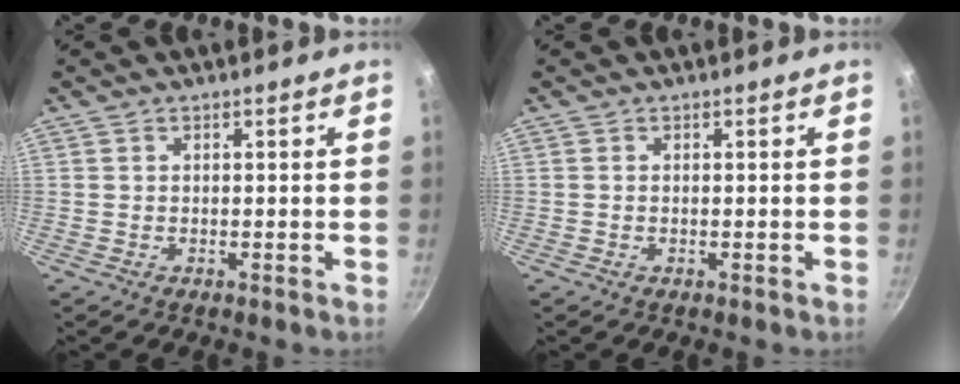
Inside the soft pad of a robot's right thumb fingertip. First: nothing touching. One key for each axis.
{"total": 0.0}